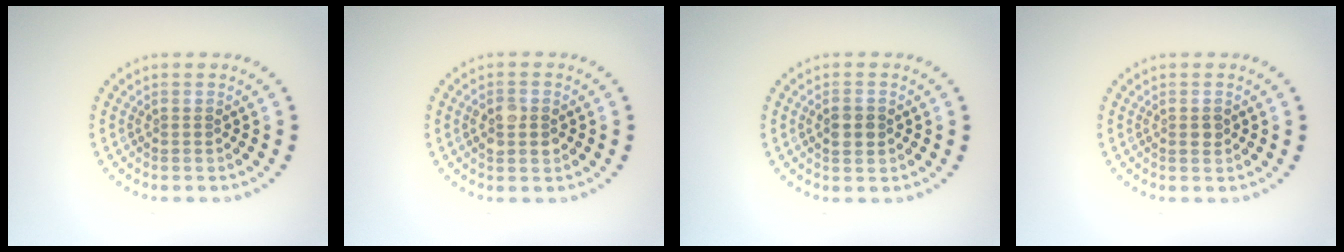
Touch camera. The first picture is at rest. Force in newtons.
{"total": 2.8, "press": 2.8, "slide": 0.1}
{"total": 2.0, "press": 1.9, "slide": 0.4}
{"total": 1.0, "press": 1.0, "slide": 0.2}